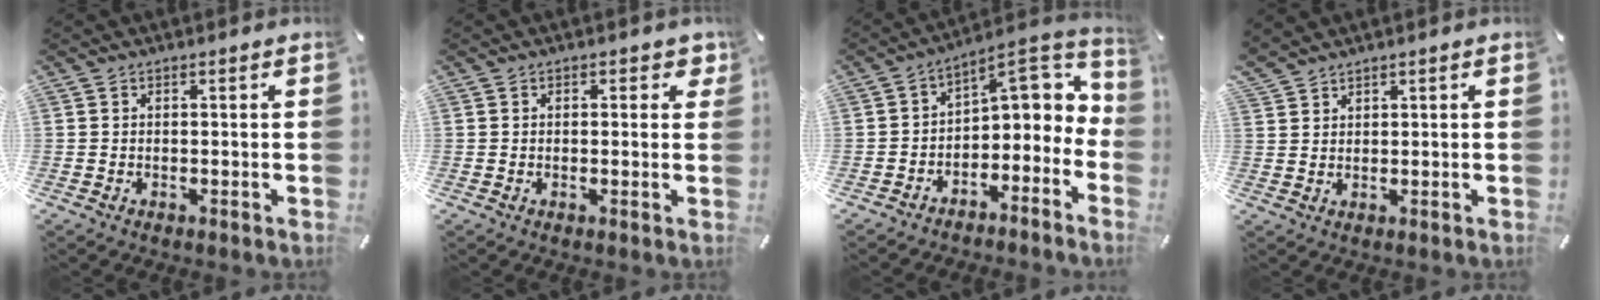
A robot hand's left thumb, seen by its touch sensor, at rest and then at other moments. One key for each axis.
{"total": 1.7, "fx": 0.4, "fy": 0.9, "fz": 1.4, "tx": -0.005, "ty": -0.004, "tz": 0.001}
{"total": 6.7, "fx": 2.0, "fy": 4.8, "fz": 4.2, "tx": -0.040, "ty": -0.031, "tz": 0.032}
{"total": 2.6, "fx": 2.4, "fy": 0.8, "fz": 0.6, "tx": -0.015, "ty": -0.008, "tz": 0.048}